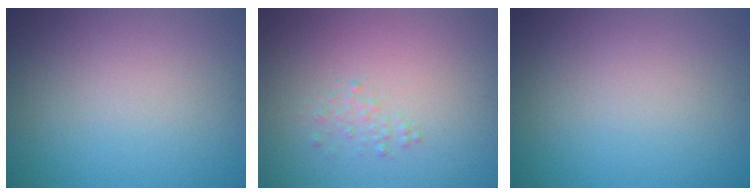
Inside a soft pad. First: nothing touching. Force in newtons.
{"total": 0.9, "press": 0.9, "slide": 0.0}
{"total": 0.0}